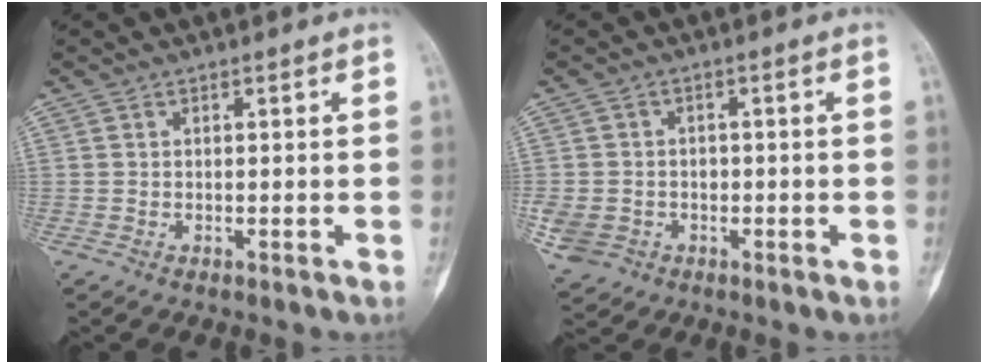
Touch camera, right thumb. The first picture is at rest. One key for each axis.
{"total": 6.7, "fx": -2.1, "fy": 5.8, "fz": 2.6, "tx": -0.058, "ty": 0.013, "tz": -0.026}